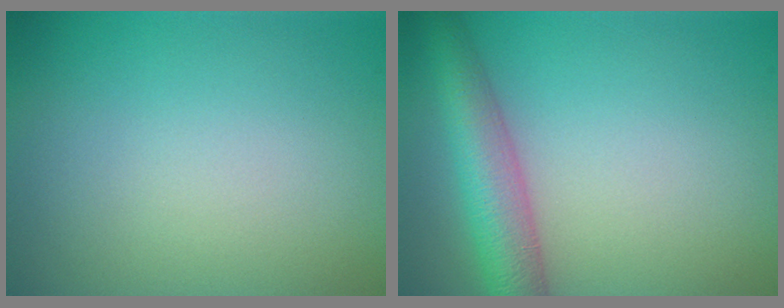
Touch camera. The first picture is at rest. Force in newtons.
{"total": 5.3, "press": 5.3, "slide": 0.2}